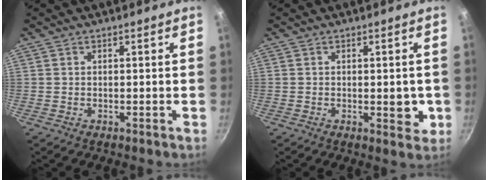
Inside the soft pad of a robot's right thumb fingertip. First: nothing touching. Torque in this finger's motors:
{"motor_torque": [2.85, 2.16, 0.82, -0.65, 0.12]}